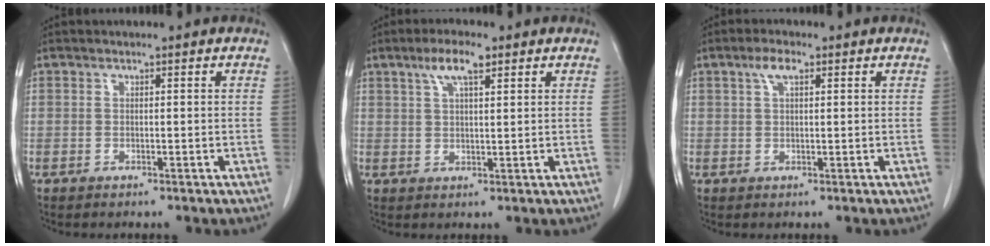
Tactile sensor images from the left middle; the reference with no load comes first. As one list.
[{"total": 4.9, "force": [2.9, 1.0, 3.8], "torque": [-0.079, 0.008, 0.053]}, {"total": 2.8, "force": [1.4, 1.0, 2.2], "torque": [-0.048, 0.009, 0.028]}]